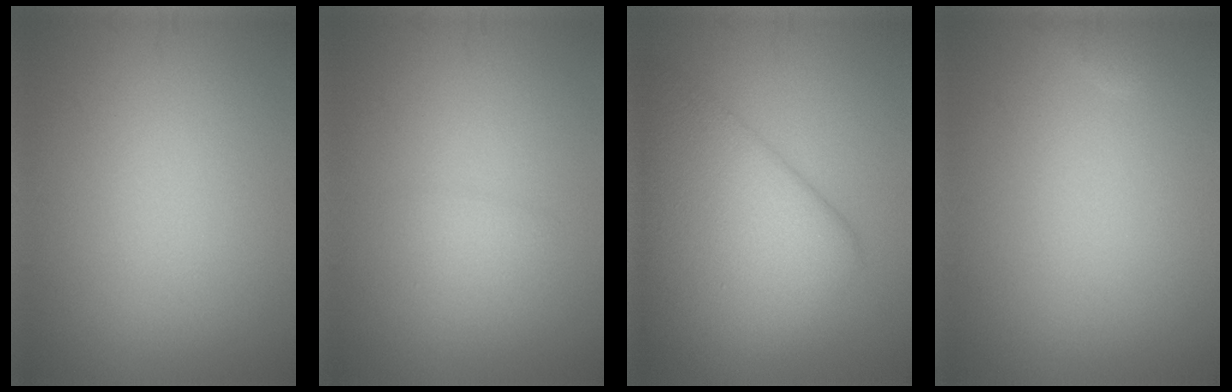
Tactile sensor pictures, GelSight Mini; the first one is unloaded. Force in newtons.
{"total": 1.2, "press": 1.2, "slide": 0.2}
{"total": 10.0, "press": 10.0, "slide": 0.2}
{"total": 0.6, "press": 0.6, "slide": 0.1}